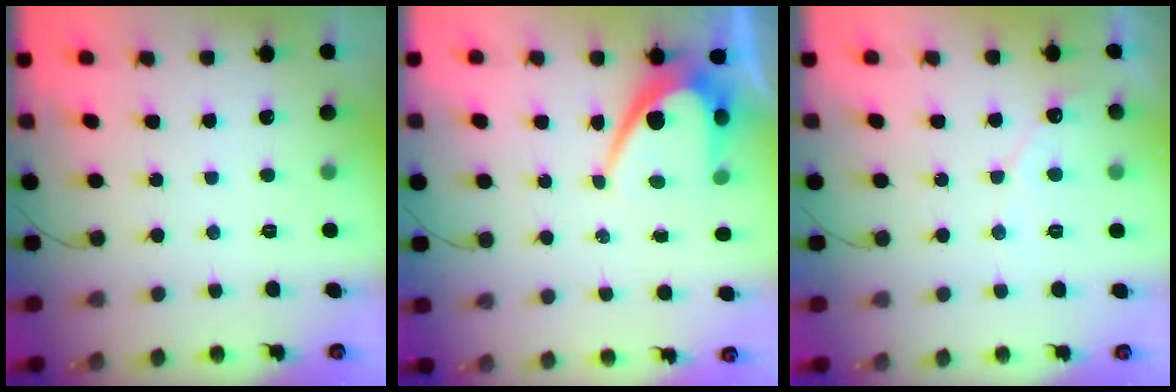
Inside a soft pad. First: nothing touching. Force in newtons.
{"total": 8.7, "press": 8.7, "slide": 0.4}
{"total": 4.5, "press": 4.5, "slide": 0.3}